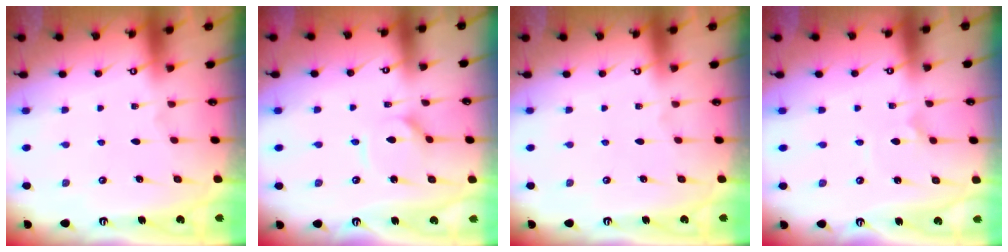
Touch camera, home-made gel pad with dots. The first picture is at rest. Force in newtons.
{"total": 4.4, "press": 4.4, "slide": 0.5}
{"total": 0.0}
{"total": 1.1, "press": 1.0, "slide": 0.2}